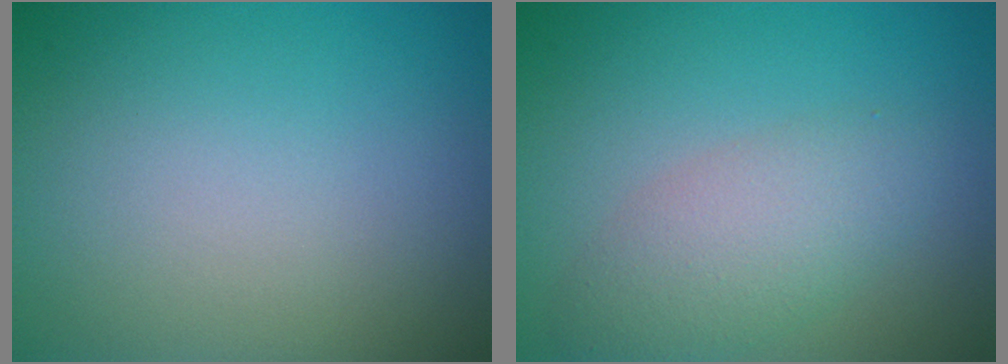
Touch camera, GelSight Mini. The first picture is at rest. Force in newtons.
{"total": 3.8, "press": 3.8, "slide": 0.0}